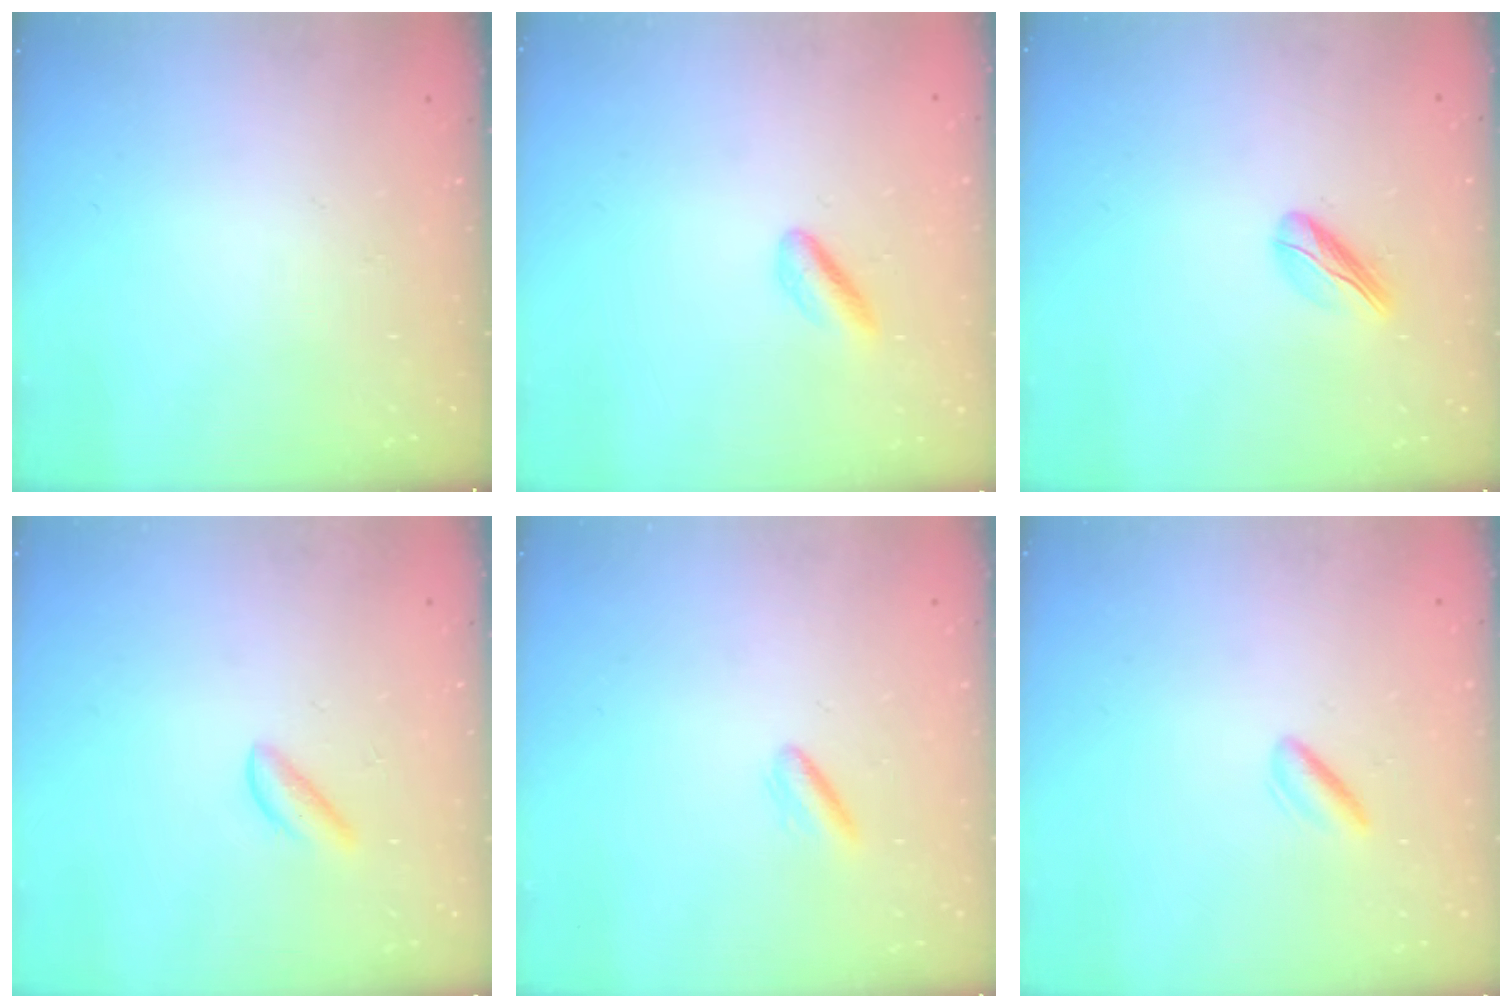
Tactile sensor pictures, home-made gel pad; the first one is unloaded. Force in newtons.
{"total": 2.4, "press": 2.2, "slide": 1.0}
{"total": 4.7, "press": 4.6, "slide": 1.0}
{"total": 2.7, "press": 2.7, "slide": 0.3}
{"total": 2.7, "press": 2.5, "slide": 1.0}
{"total": 1.0, "press": 0.8, "slide": 0.6}